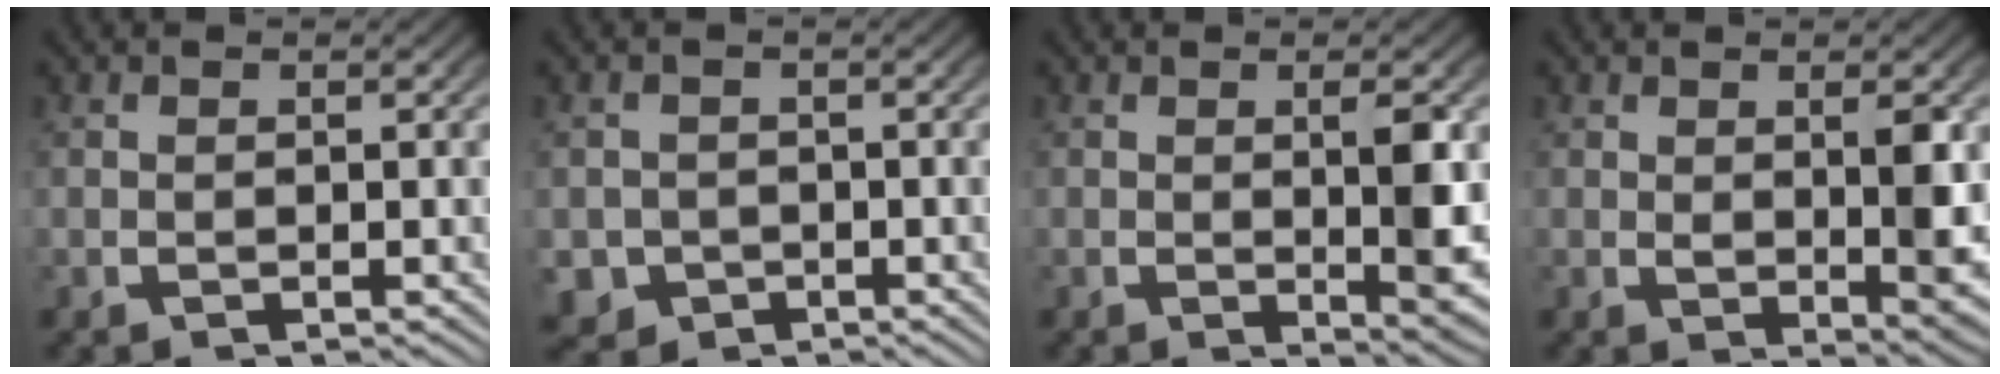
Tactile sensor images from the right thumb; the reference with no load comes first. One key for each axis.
{"total": 4.4, "fx": -2.1, "fy": 3.6, "fz": 1.2, "tx": -0.031, "ty": -0.034, "tz": -0.024}
{"total": 4.6, "fx": 0.0, "fy": 1.2, "fz": 4.4, "tx": -0.063, "ty": -0.012, "tz": 0.005}
{"total": 4.4, "fx": 0.4, "fy": 1.5, "fz": 4.1, "tx": -0.062, "ty": -0.016, "tz": 0.017}